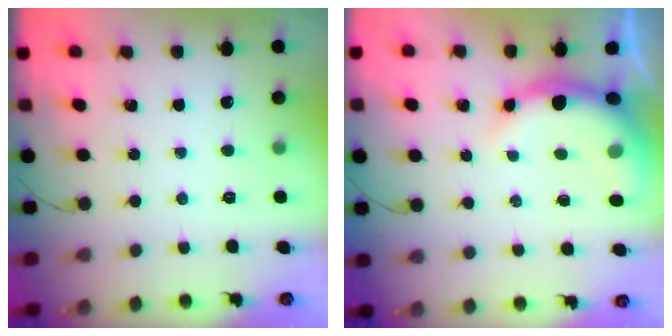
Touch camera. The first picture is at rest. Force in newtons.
{"total": 7.2, "press": 7.0, "slide": 1.7}